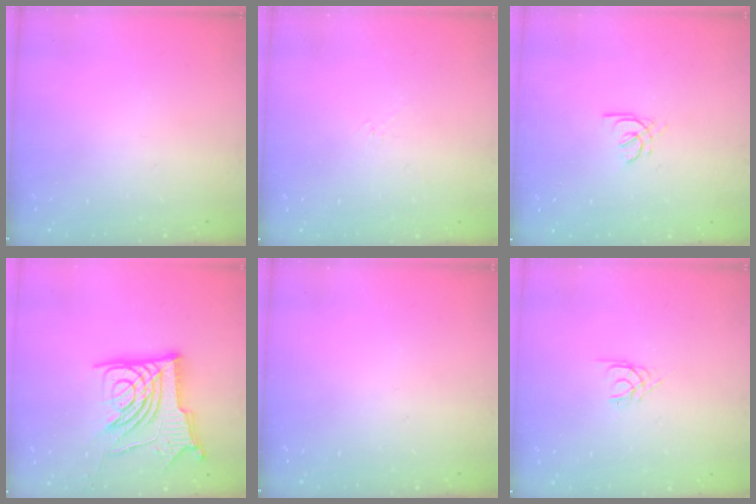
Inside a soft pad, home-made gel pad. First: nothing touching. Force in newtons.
{"total": 2.6, "press": 2.5, "slide": 0.6}
{"total": 2.1, "press": 2.0, "slide": 0.6}
{"total": 16.7, "press": 16.6, "slide": 2.2}
{"total": 0.0}
{"total": 1.6, "press": 1.6, "slide": 0.3}